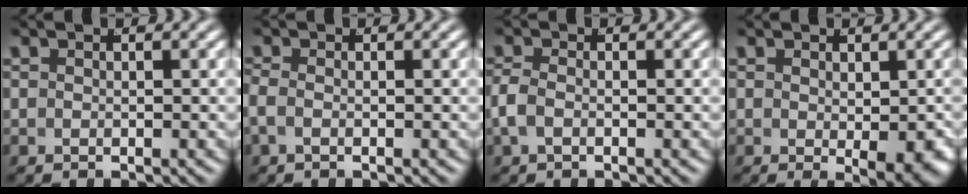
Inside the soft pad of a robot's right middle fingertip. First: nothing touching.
{"total": 1.2, "force": [-0.6, 0.6, 0.9], "torque": [-0.031, -0.010, -0.008]}
{"total": 1.7, "force": [-0.6, 0.9, 1.2], "torque": [-0.037, -0.009, -0.006]}
{"total": 2.9, "force": [-0.4, 0.8, 2.7], "torque": [-0.023, -0.018, 0.003]}